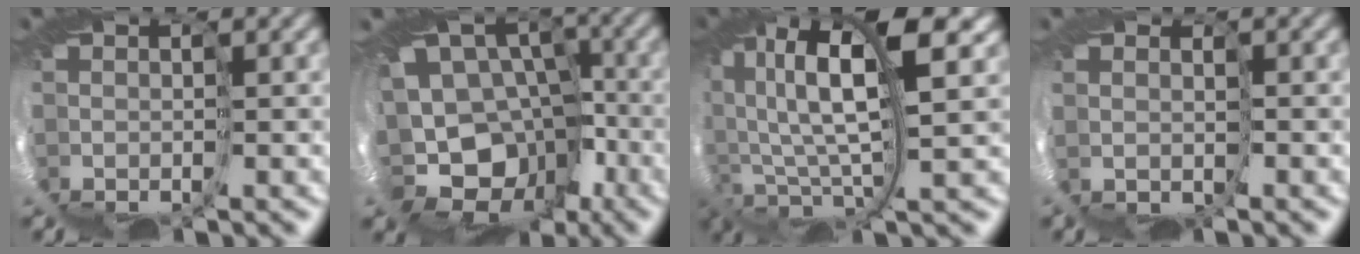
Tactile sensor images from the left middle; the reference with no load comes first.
{"total": 13.6, "force": [-4.6, 11.2, 6.2], "torque": [-0.114, -0.020, -0.073]}
{"total": 11.1, "force": [5.4, 2.9, 9.3], "torque": [-0.202, 0.005, 0.098]}
{"total": 1.4, "force": [1.3, 0.2, -0.5], "torque": [0.006, -0.006, 0.026]}